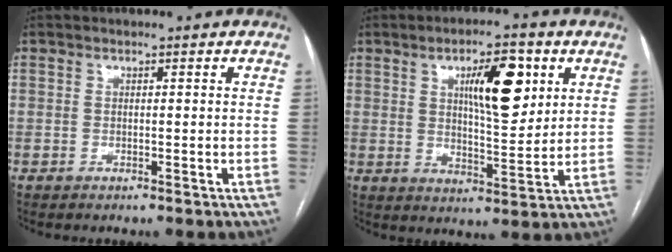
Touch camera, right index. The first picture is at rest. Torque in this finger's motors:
{"motor_torque": [0.50, 0.32, 0.28, 0.11]}